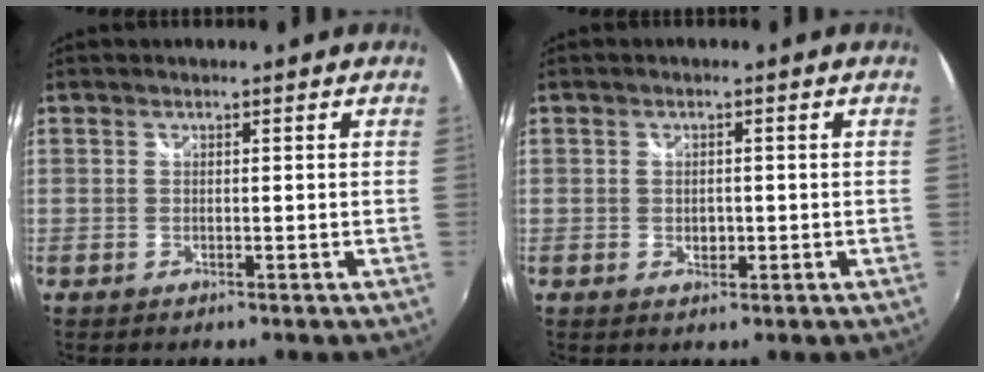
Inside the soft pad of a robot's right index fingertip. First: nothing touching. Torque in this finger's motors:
{"motor_torque": [-0.03, 0.07, 0.08, 0.01]}